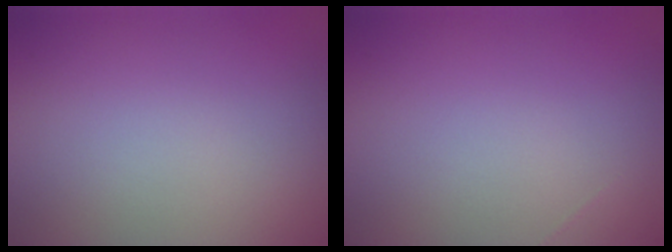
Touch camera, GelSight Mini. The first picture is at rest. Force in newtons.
{"total": 0.0}